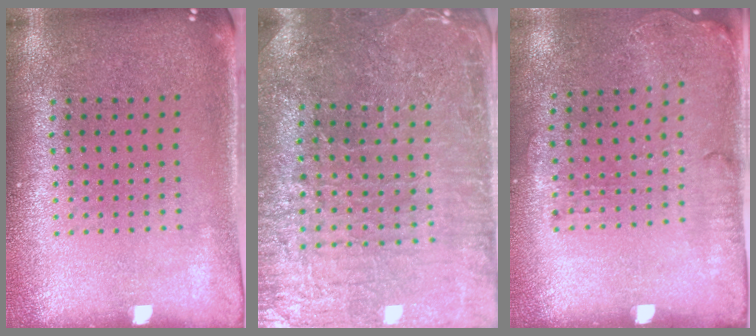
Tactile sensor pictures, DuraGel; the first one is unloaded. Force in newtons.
{"total": 3.6, "press": 3.6, "slide": 0.5}
{"total": 1.7, "press": 1.2, "slide": 1.2}